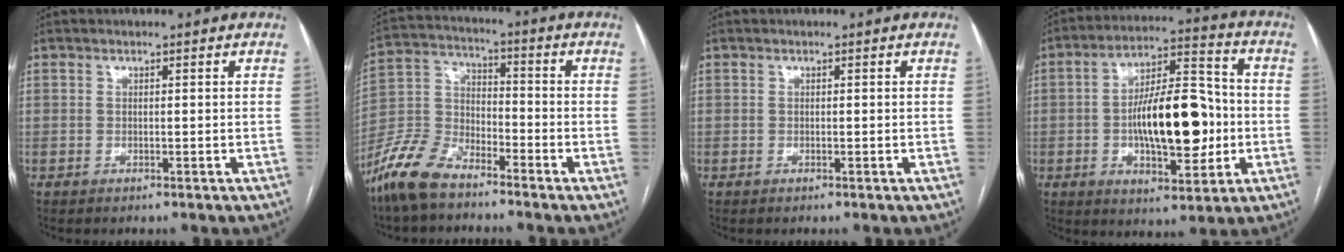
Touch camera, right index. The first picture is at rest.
{"total": 10.2, "force": [-8.1, 3.9, 4.9], "torque": [-0.113, 0.001, -0.167]}
{"total": 0.0}
{"total": 16.3, "force": [-1.8, 5.8, 15.1], "torque": [-0.251, 0.020, -0.024]}